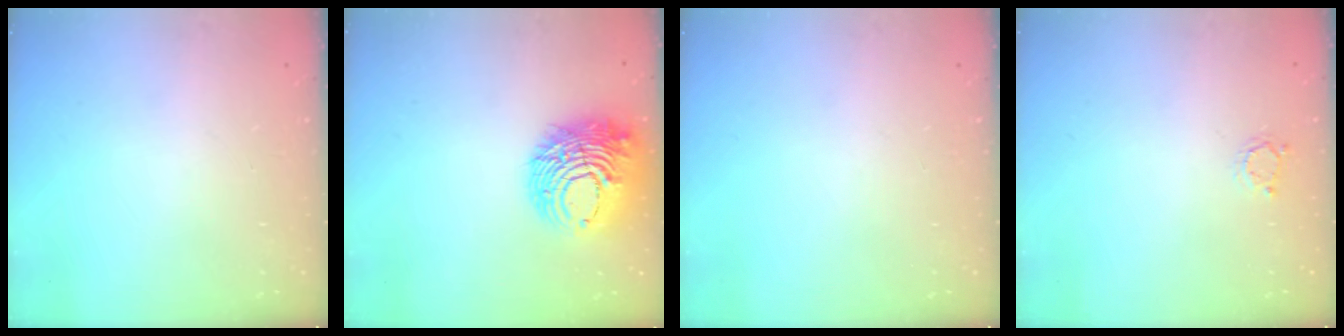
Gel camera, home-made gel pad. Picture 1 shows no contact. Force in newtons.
{"total": 14.6, "press": 14.4, "slide": 1.8}
{"total": 0.0}
{"total": 2.5, "press": 2.5, "slide": 0.4}